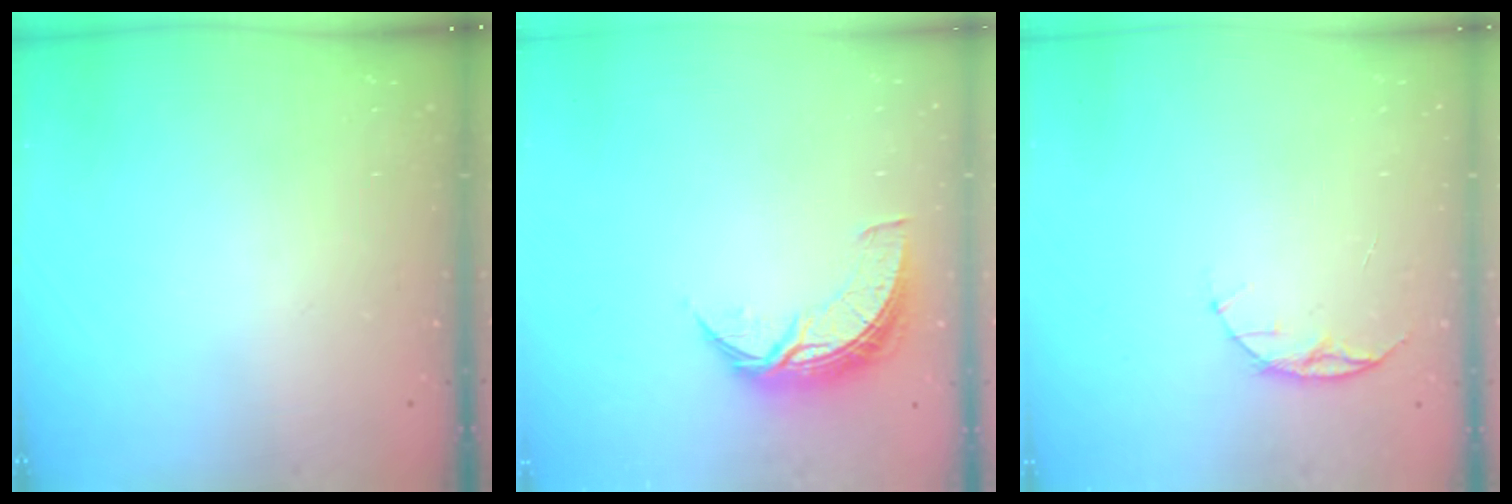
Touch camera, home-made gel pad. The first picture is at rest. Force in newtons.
{"total": 8.5, "press": 8.5, "slide": 0.5}
{"total": 5.9, "press": 5.8, "slide": 0.7}